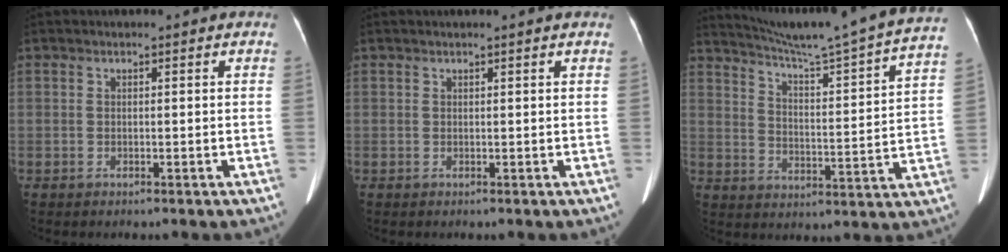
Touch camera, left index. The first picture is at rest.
{"total": 0.9, "force": [0.7, -0.3, 0.5], "torque": [-0.017, 0.007, 0.017]}
{"total": 24.1, "force": [21.5, -1.4, 10.6], "torque": [-0.172, -0.061, 0.282]}